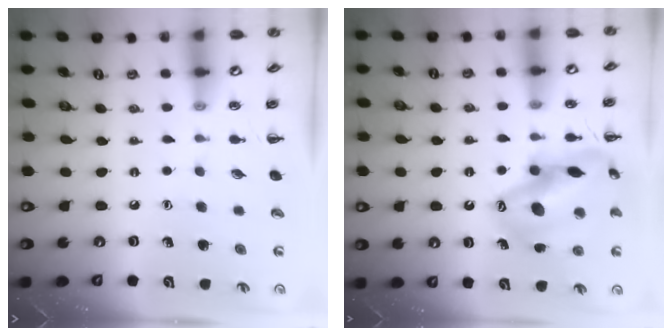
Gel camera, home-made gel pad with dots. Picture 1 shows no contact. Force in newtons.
{"total": 17.9, "press": 17.7, "slide": 2.8}